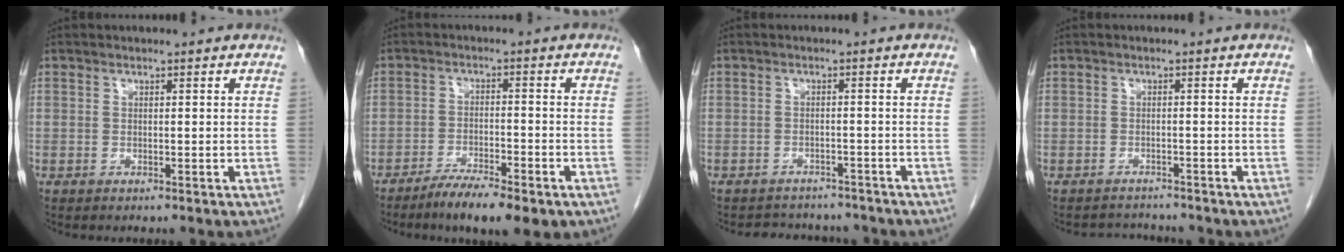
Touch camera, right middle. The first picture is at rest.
{"total": 8.3, "force": [-5.9, 1.6, 5.7], "torque": [-0.086, -0.012, -0.093]}
{"total": 7.2, "force": [-6.7, 2.5, 0.9], "torque": [-0.009, 0.010, -0.080]}
{"total": 2.8, "force": [-2.7, 0.6, -0.7], "torque": [0.011, -0.007, -0.042]}